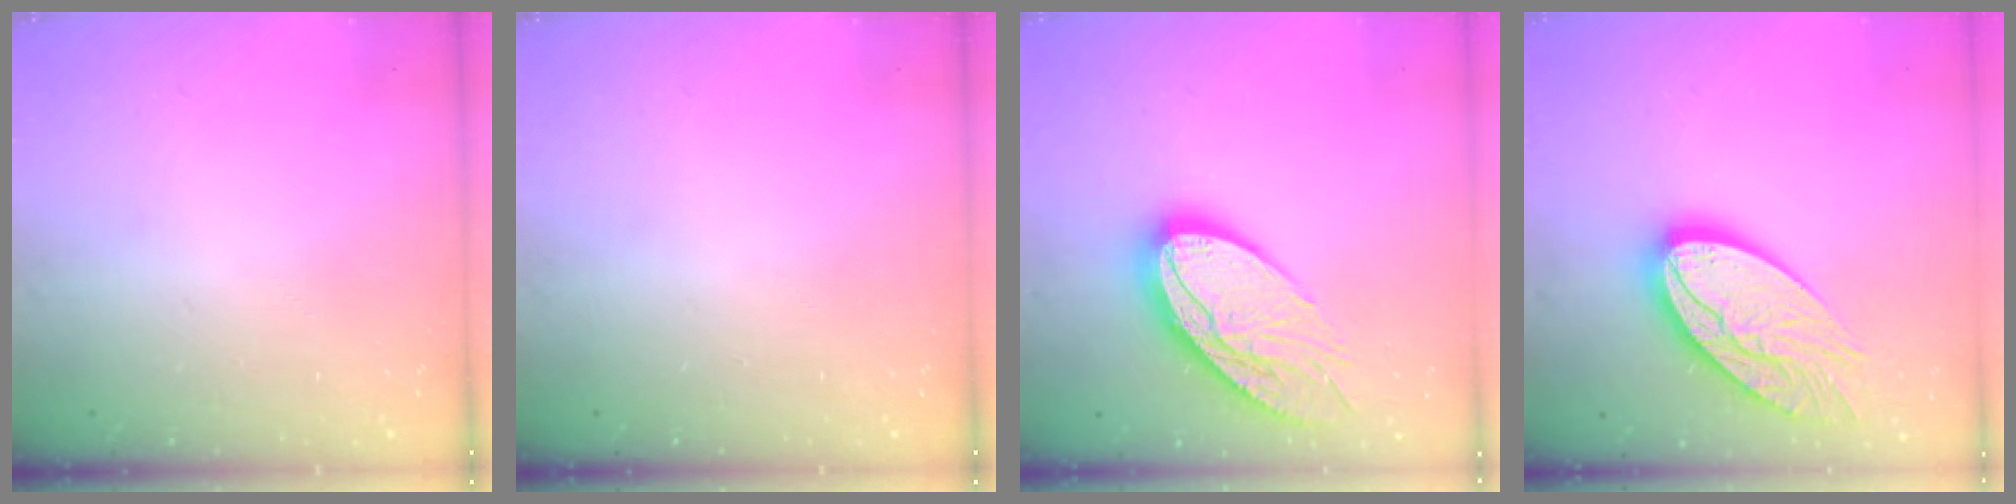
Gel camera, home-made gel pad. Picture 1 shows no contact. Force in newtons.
{"total": 0.0}
{"total": 18.6, "press": 18.5, "slide": 1.2}
{"total": 20.0, "press": 19.9, "slide": 1.9}